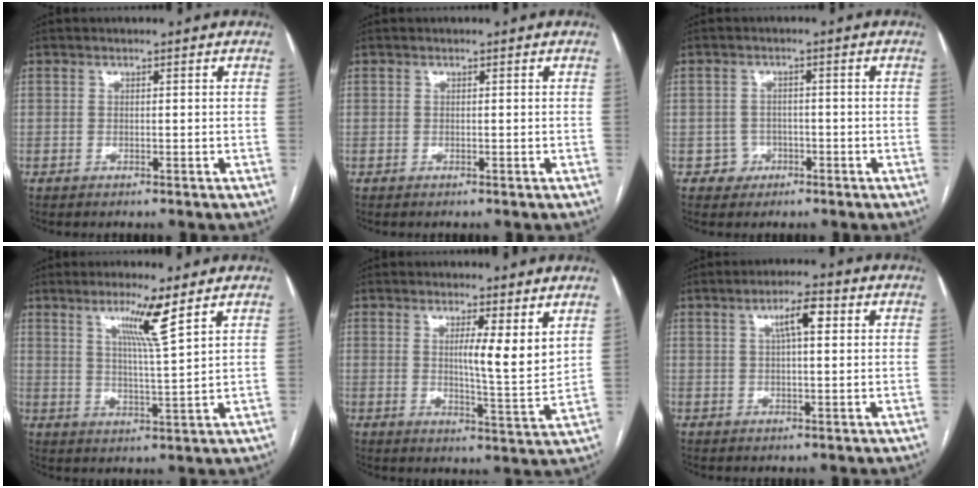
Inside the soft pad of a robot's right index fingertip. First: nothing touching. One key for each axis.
{"total": 0.0}
{"total": 3.0, "fx": -1.2, "fy": 2.7, "fz": -0.2, "tx": 0.018, "ty": 0.015, "tz": -0.018}
{"total": 6.9, "fx": 4.1, "fy": -0.9, "fz": 5.6, "tx": -0.099, "ty": -0.012, "tz": 0.072}
{"total": 6.3, "fx": 2.9, "fy": 0.4, "fz": 5.5, "tx": -0.083, "ty": -0.019, "tz": 0.046}
{"total": 4.9, "fx": 1.6, "fy": 1.0, "fz": 4.5, "tx": -0.081, "ty": 0.013, "tz": 0.028}